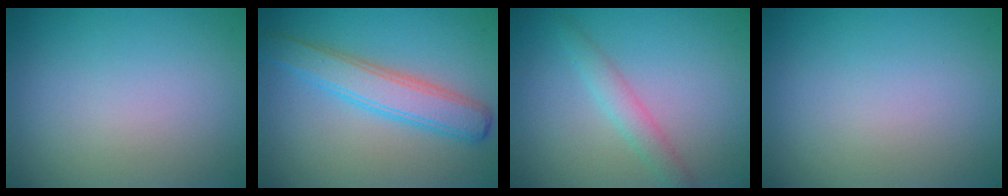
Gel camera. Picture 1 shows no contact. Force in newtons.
{"total": 4.3, "press": 4.3, "slide": 0.1}
{"total": 1.6, "press": 1.6, "slide": 0.1}
{"total": 0.0}